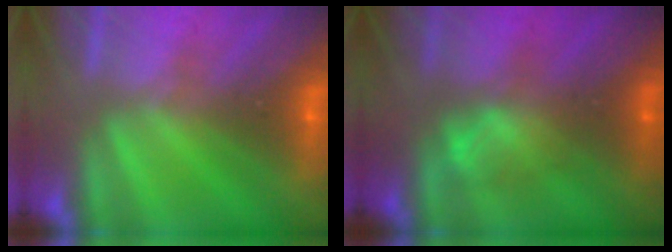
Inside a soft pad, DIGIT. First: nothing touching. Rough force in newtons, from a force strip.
{"total": 2.3}